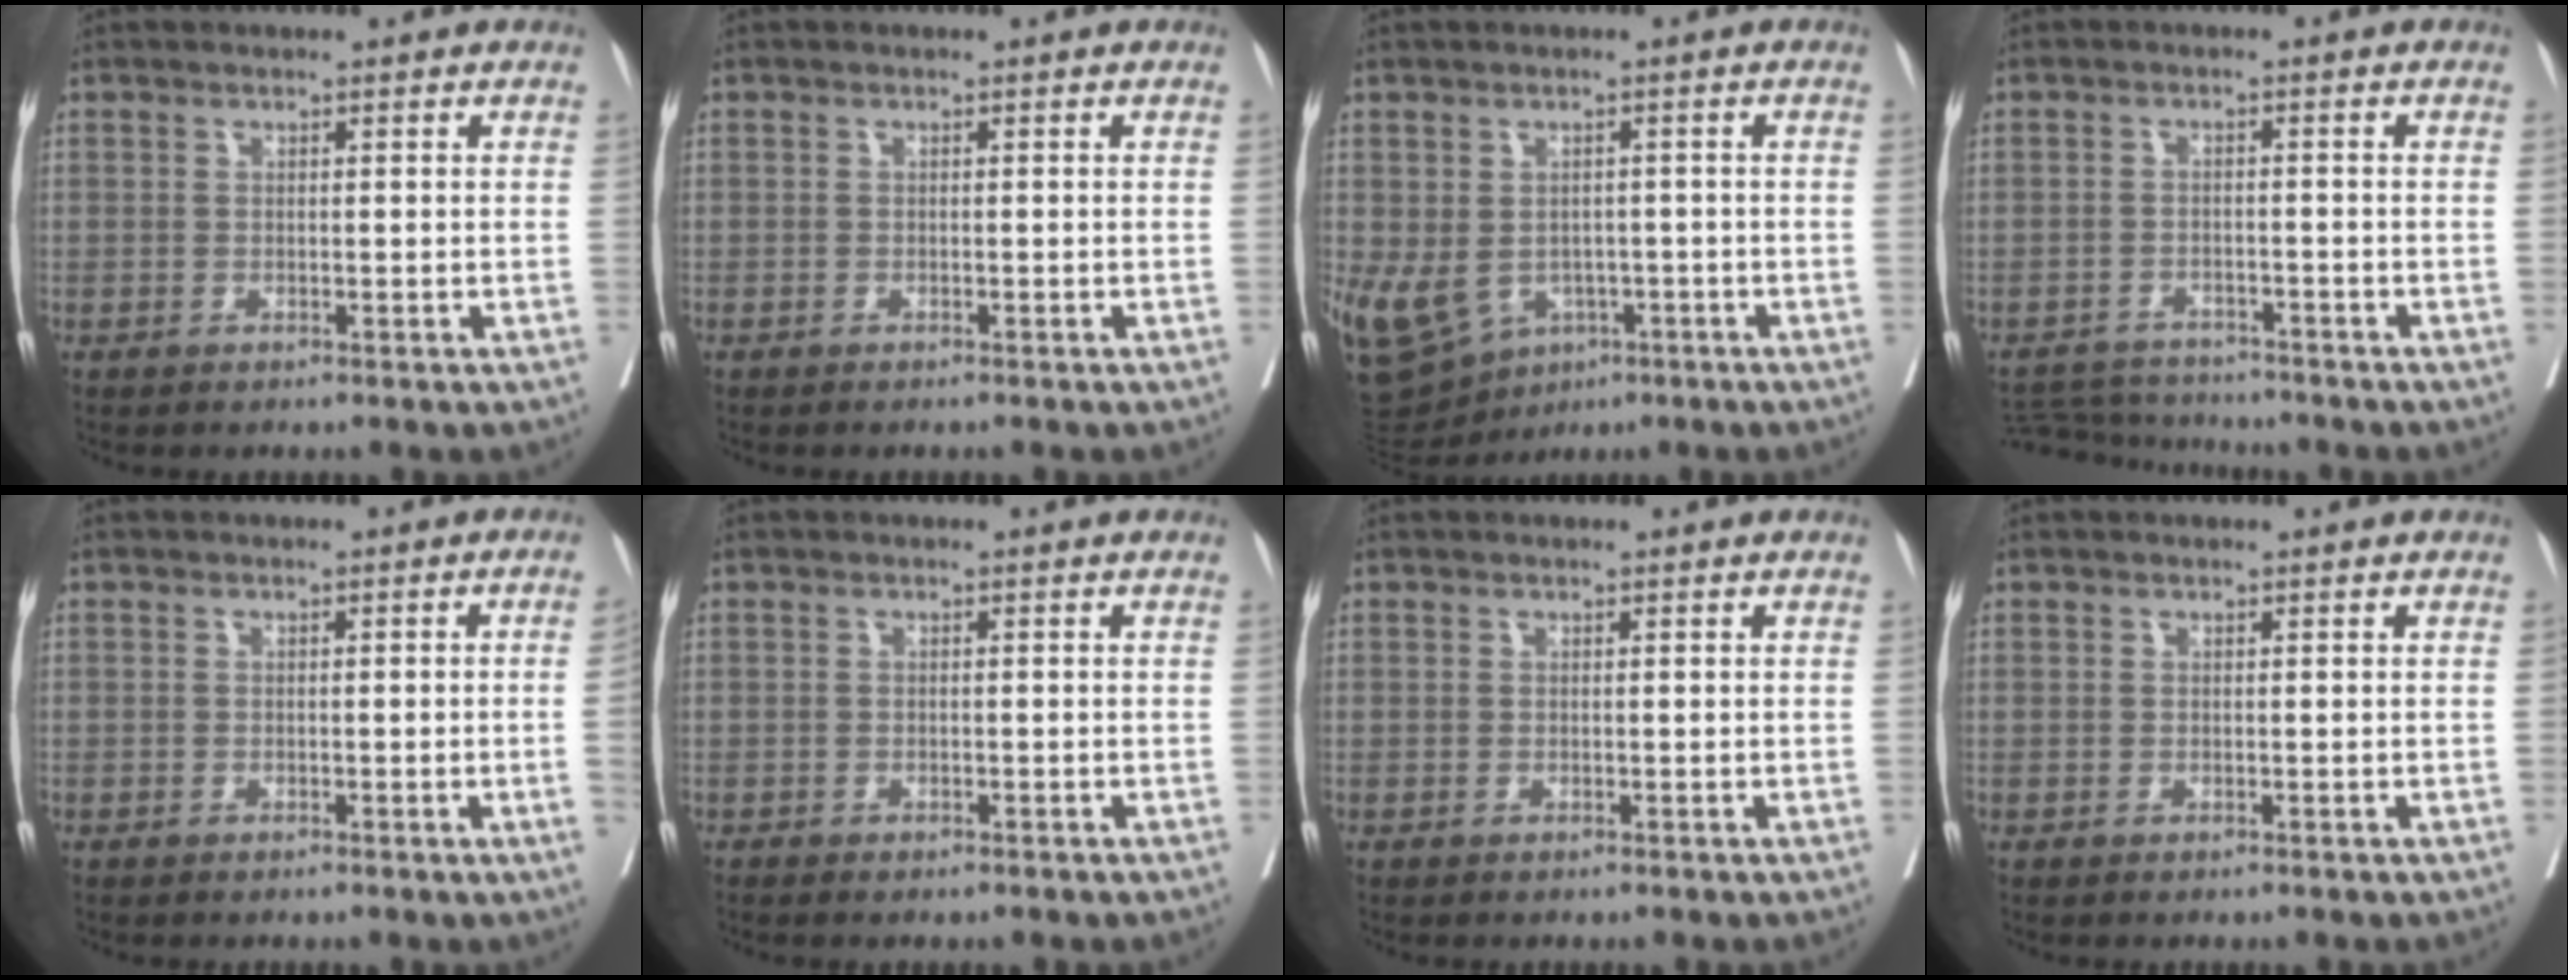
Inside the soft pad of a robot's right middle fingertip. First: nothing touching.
{"total": 0.9, "force": [-0.8, 0.1, 0.3], "torque": [-0.005, -0.001, -0.013]}
{"total": 11.5, "force": [-4.4, 8.8, 5.9], "torque": [-0.131, 0.006, -0.056]}
{"total": 6.1, "force": [-6.0, 0.6, 0.1], "torque": [-0.002, 0.000, -0.102]}
{"total": 2.2, "force": [-0.5, -0.3, 2.2], "torque": [-0.029, 0.005, -0.004]}
{"total": 1.2, "force": [-1.0, 0.4, 0.5], "torque": [-0.010, -0.002, -0.012]}
{"total": 0.0}
{"total": 0.0}